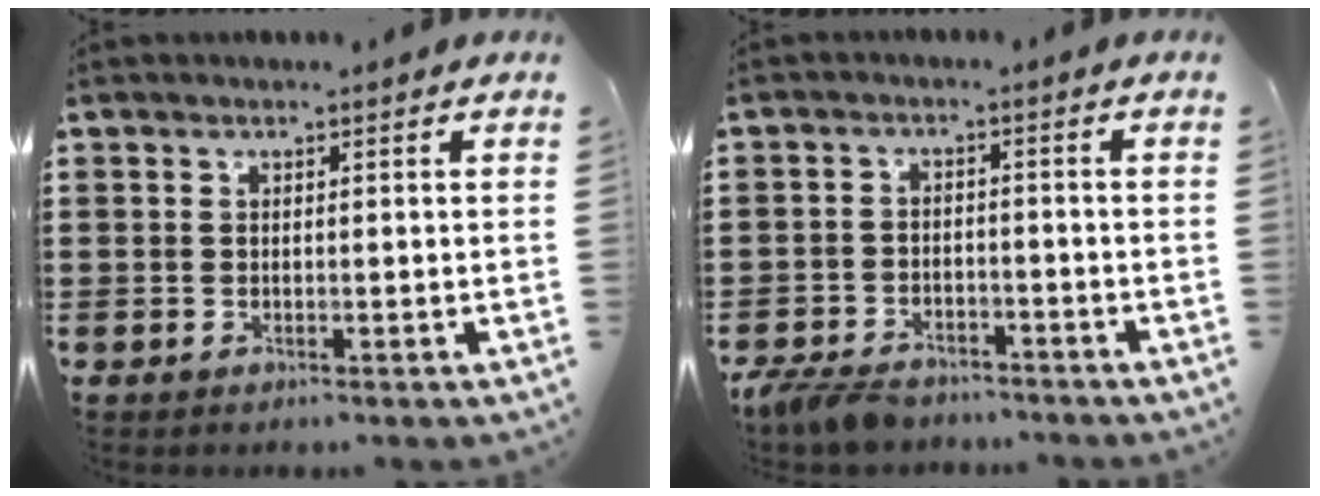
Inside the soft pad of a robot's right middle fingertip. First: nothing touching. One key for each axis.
{"total": 4.5, "fx": -4.2, "fy": 1.0, "fz": 1.0, "tx": -0.033, "ty": -0.001, "tz": -0.088}